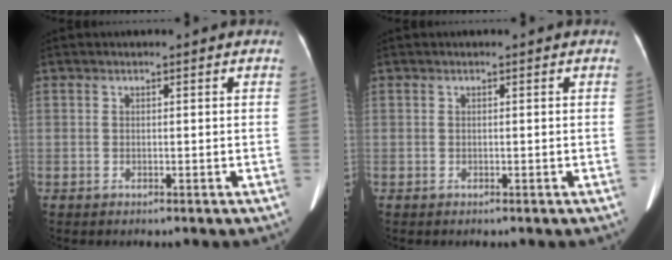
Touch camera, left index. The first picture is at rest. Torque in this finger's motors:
{"motor_torque": [0.00, 0.00, 0.00, 0.00]}